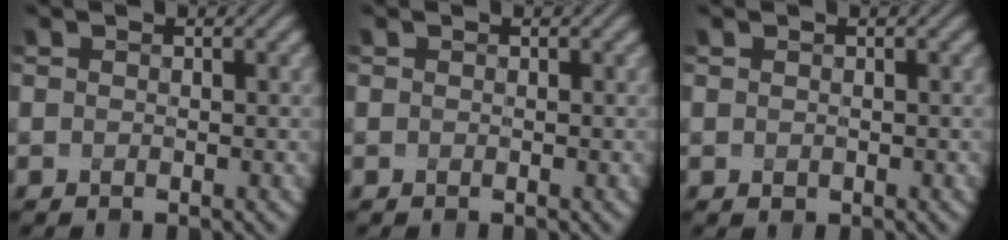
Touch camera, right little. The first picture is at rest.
{"total": 0.0}
{"total": 0.7, "force": [0.1, 0.6, 0.4], "torque": [-0.002, -0.001, 0.002]}